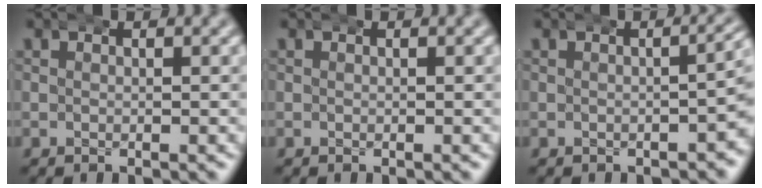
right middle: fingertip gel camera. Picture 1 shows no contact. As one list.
[{"total": 0.0}, {"total": 3.1, "force": [-0.2, 1.5, 2.7], "torque": [-0.023, 0.009, -0.005]}]